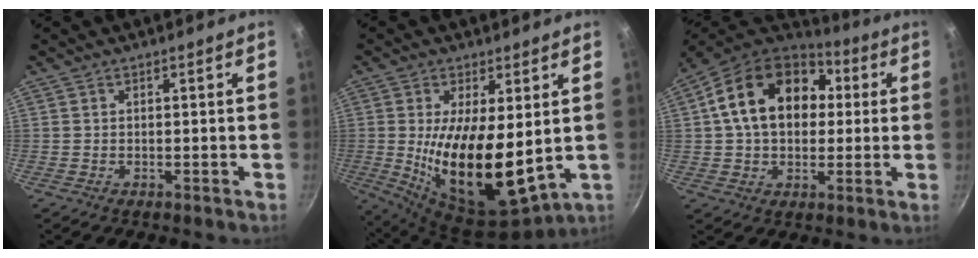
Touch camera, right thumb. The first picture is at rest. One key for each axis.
{"total": 18.0, "fx": 0.9, "fy": 7.4, "fz": 16.4, "tx": -0.282, "ty": -0.038, "tz": 0.031}
{"total": 20.4, "fx": 4.1, "fy": 14.5, "fz": 13.8, "tx": -0.219, "ty": 0.030, "tz": 0.055}